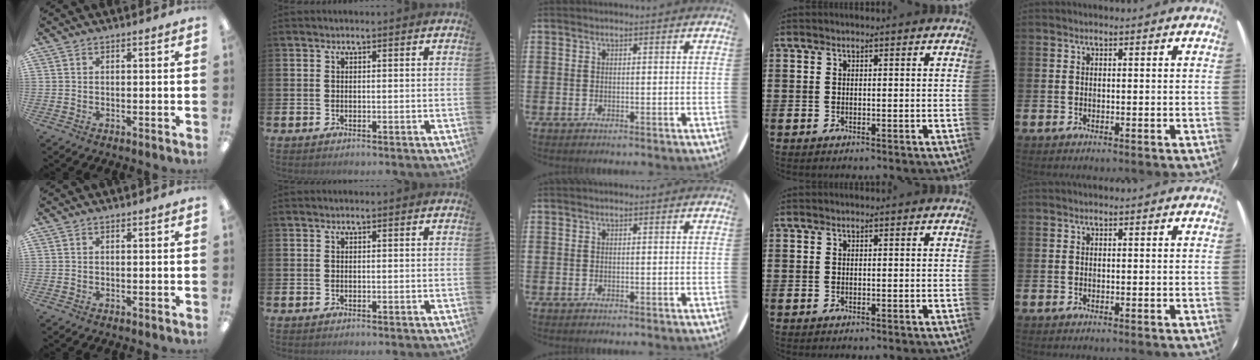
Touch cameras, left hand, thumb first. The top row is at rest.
{}